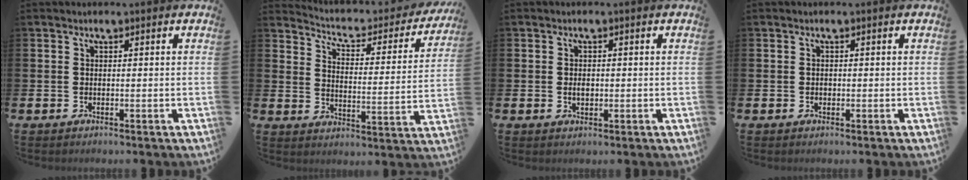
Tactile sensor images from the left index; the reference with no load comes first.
{"total": 4.5, "force": [4.0, 1.6, 1.5], "torque": [-0.048, -0.036, 0.057]}
{"total": 1.4, "force": [-0.1, 1.0, 1.0], "torque": [-0.008, 0.002, -0.006]}
{"total": 0.5, "force": [0.0, 0.5, 0.1], "torque": [0.002, 0.003, -0.003]}